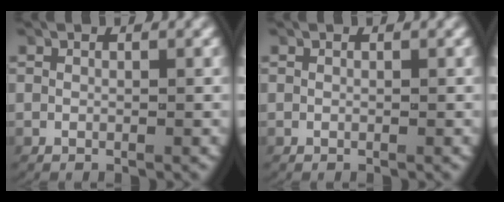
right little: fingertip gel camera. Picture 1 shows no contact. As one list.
[{"total": 0.0}]